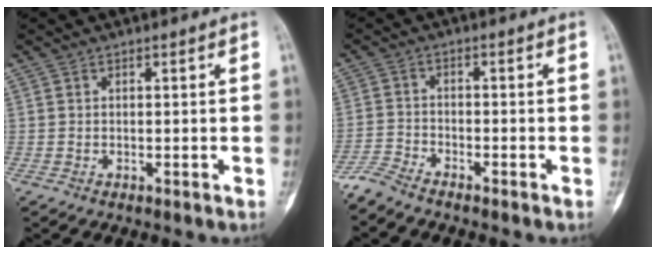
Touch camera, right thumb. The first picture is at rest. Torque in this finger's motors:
{"motor_torque": [2.35, -0.28, 1.36, -1.41, 0.38]}